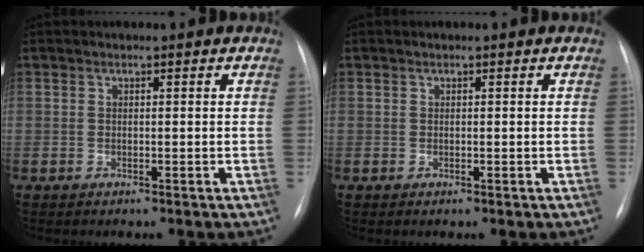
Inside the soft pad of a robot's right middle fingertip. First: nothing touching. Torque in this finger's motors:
{"motor_torque": [-0.08, -0.02, -0.02, 0.01]}